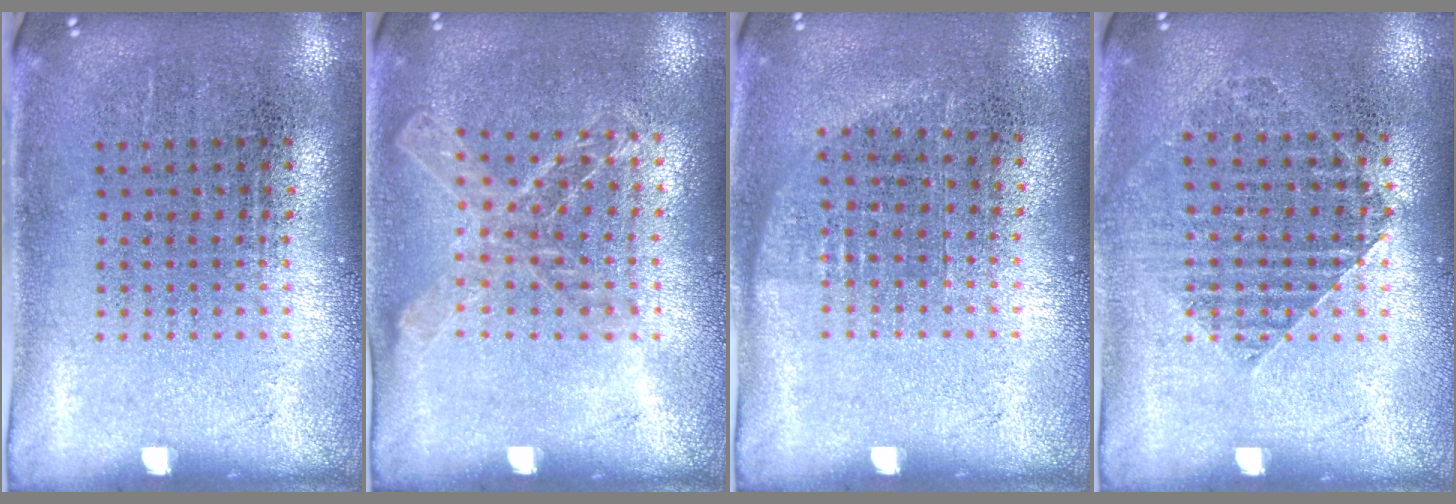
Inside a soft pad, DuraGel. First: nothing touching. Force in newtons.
{"total": 1.1, "press": 1.1, "slide": 0.1}
{"total": 0.7, "press": 0.6, "slide": 0.4}
{"total": 1.2, "press": 1.2, "slide": 0.4}